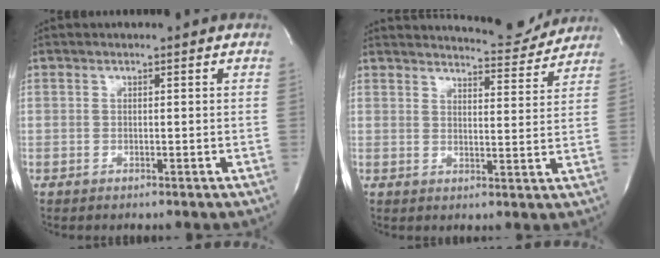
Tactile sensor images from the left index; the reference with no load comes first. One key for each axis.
{"total": 8.7, "fx": 8.7, "fy": 0.7, "fz": 0.8, "tx": -0.010, "ty": -0.018, "tz": 0.106}